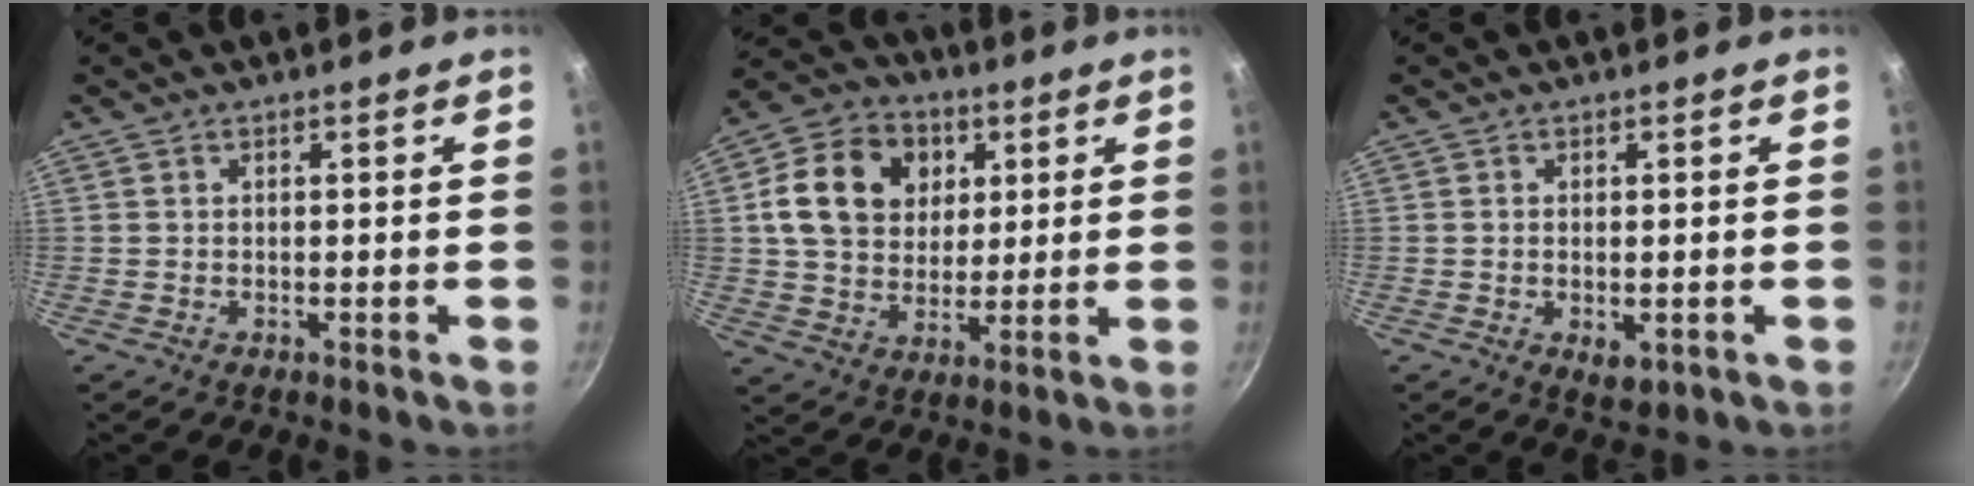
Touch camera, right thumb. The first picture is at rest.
{"total": 15.7, "force": [4.2, 12.4, 8.6], "torque": [-0.128, 0.001, 0.066]}
{"total": 3.3, "force": [-0.7, 1.8, 2.7], "torque": [-0.041, -0.011, -0.008]}